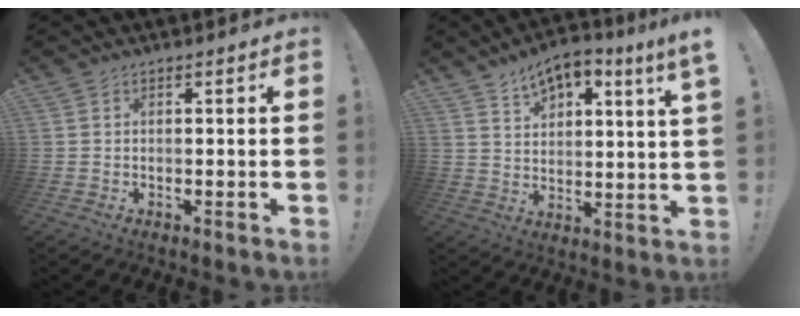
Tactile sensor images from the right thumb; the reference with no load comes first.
{"total": 7.7, "force": [5.9, 2.2, 4.5], "torque": [-0.073, -0.031, 0.104]}